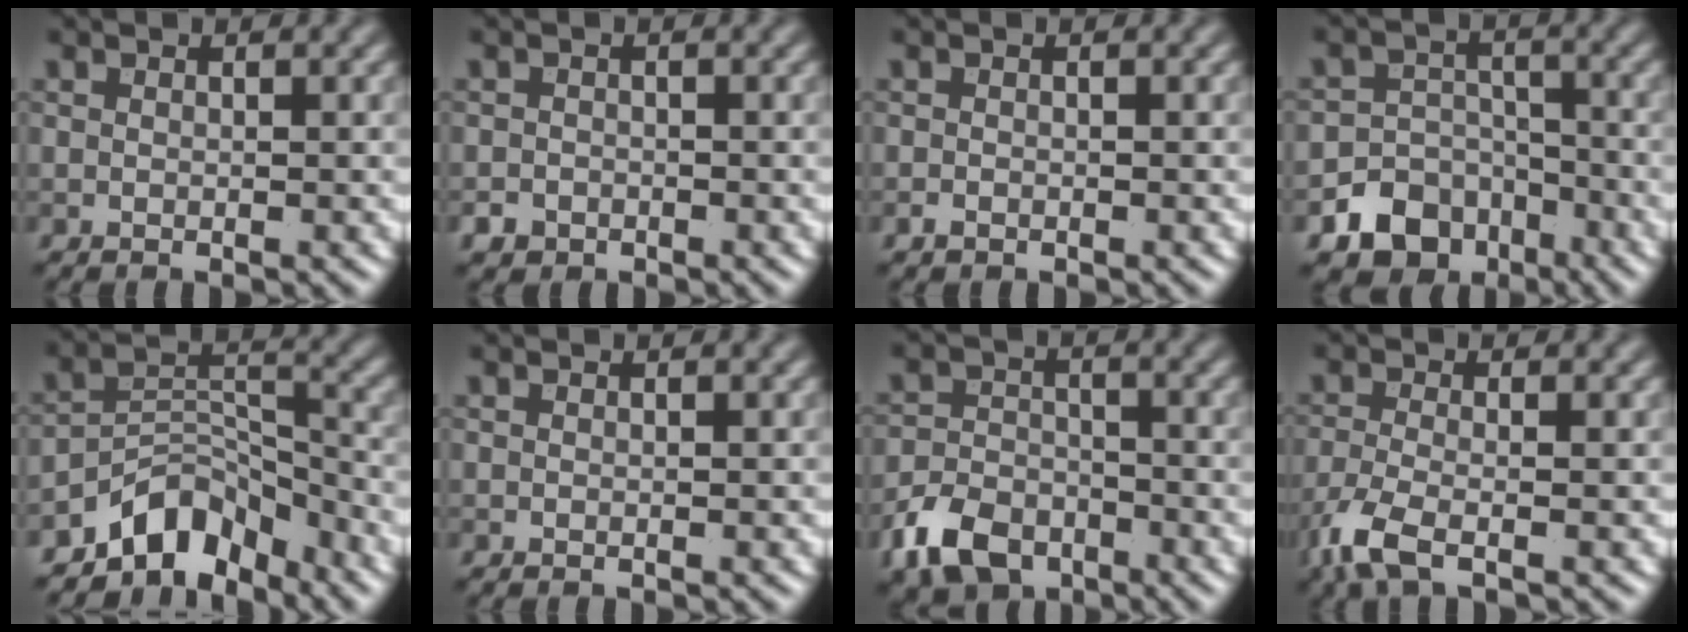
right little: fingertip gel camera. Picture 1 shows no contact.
{"total": 1.5, "force": [-1.0, 1.2, 0.2], "torque": [-0.001, 0.000, -0.016]}
{"total": 0.6, "force": [-0.4, 0.4, 0.1], "torque": [0.000, -0.004, -0.006]}
{"total": 6.8, "force": [-4.1, 5.1, 1.7], "torque": [0.001, -0.006, -0.081]}
{"total": 5.8, "force": [-4.7, 2.7, 2.0], "torque": [-0.014, 0.006, -0.095]}
{"total": 0.0}
{"total": 5.6, "force": [-3.6, 3.6, 2.5], "torque": [-0.053, -0.004, -0.073]}
{"total": 3.9, "force": [-2.4, 1.2, 2.8], "torque": [-0.074, -0.013, -0.061]}